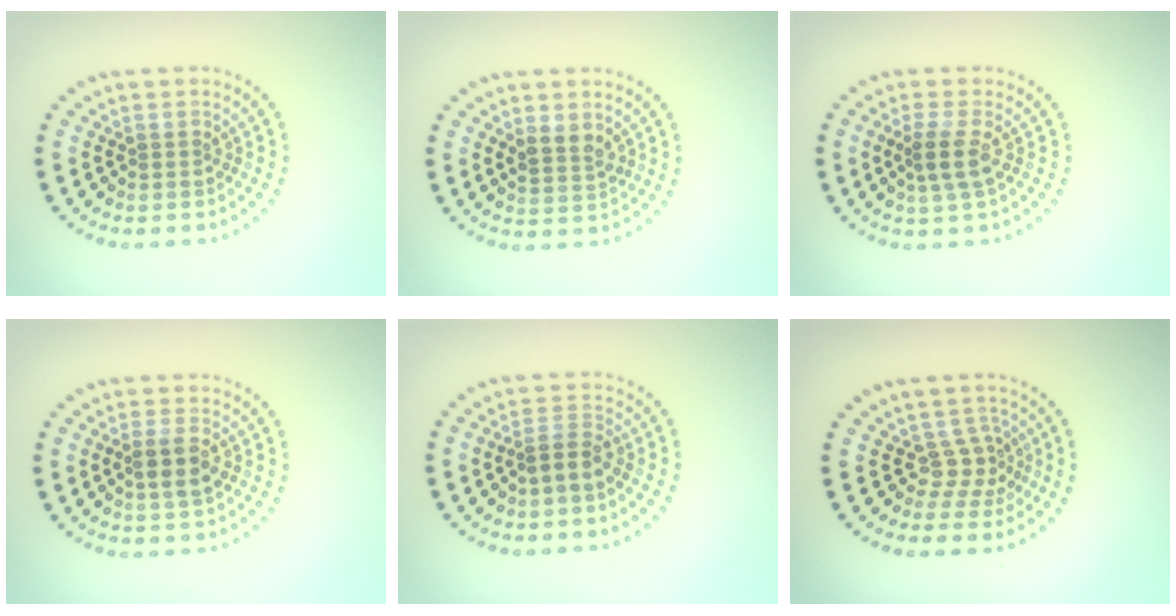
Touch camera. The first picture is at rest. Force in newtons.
{"total": 2.1, "press": 1.9, "slide": 0.7}
{"total": 2.3, "press": 1.9, "slide": 1.3}
{"total": 2.3, "press": 2.2, "slide": 0.8}
{"total": 2.0, "press": 1.8, "slide": 1.0}
{"total": 2.3, "press": 1.5, "slide": 1.7}